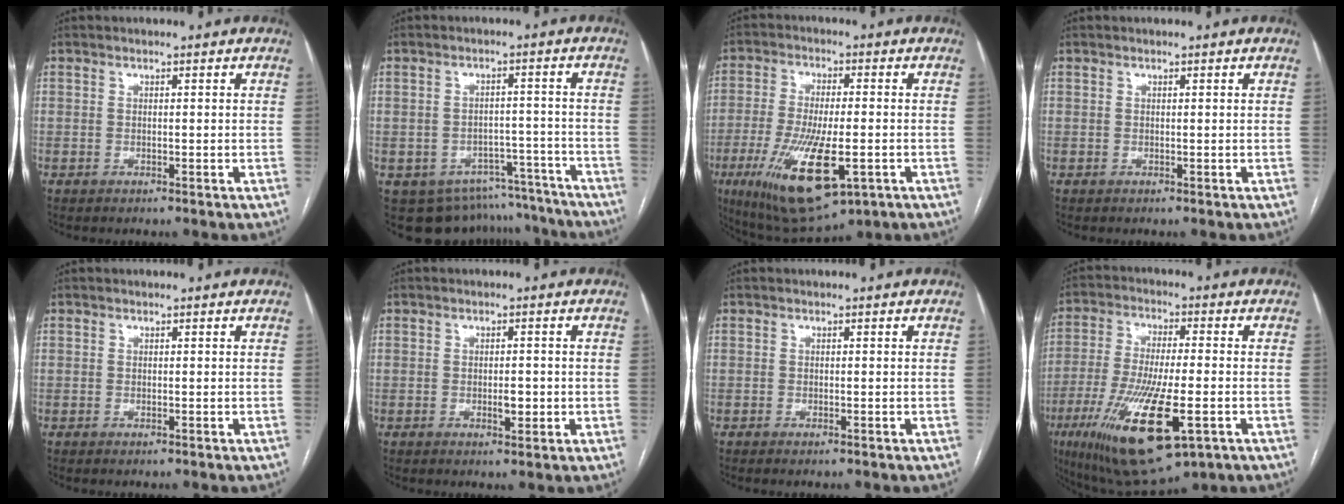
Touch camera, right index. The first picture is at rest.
{"total": 12.9, "force": [-11.0, 6.5, 1.8], "torque": [-0.015, 0.036, -0.128]}
{"total": 15.5, "force": [-5.5, 4.3, 13.9], "torque": [-0.266, -0.026, -0.075]}
{"total": 0.0}
{"total": 0.0}
{"total": 2.5, "force": [-0.5, 1.0, 2.2], "torque": [-0.036, 0.001, -0.003]}
{"total": 0.6, "force": [-0.5, 0.0, 0.3], "torque": [-0.006, -0.001, -0.007]}
{"total": 19.0, "force": [-7.6, 3.8, 17.0], "torque": [-0.341, -0.039, -0.122]}